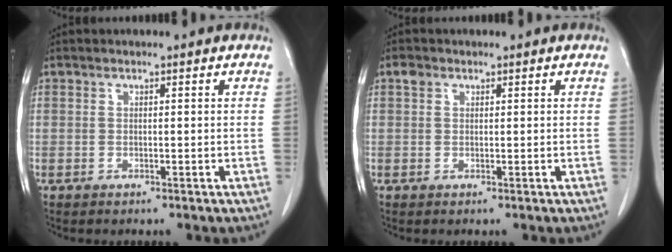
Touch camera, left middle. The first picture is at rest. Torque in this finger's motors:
{"motor_torque": [0.08, -0.08, -0.02, 0.00]}